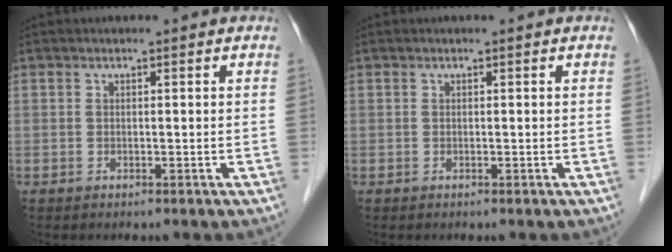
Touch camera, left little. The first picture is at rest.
{"total": 0.0}